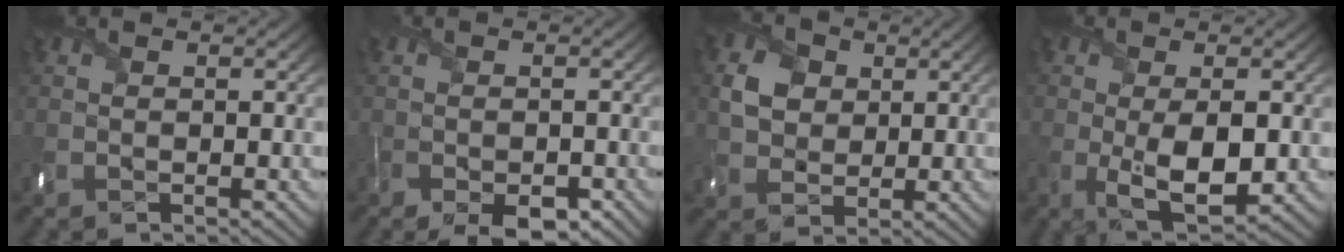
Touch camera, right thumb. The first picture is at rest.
{"total": 4.1, "force": [-2.6, 1.9, 2.7], "torque": [-0.053, -0.015, -0.044]}
{"total": 4.8, "force": [1.3, 4.0, 2.4], "torque": [-0.060, 0.003, 0.016]}
{"total": 6.5, "force": [-1.3, 2.9, 5.7], "torque": [-0.117, -0.021, -0.013]}